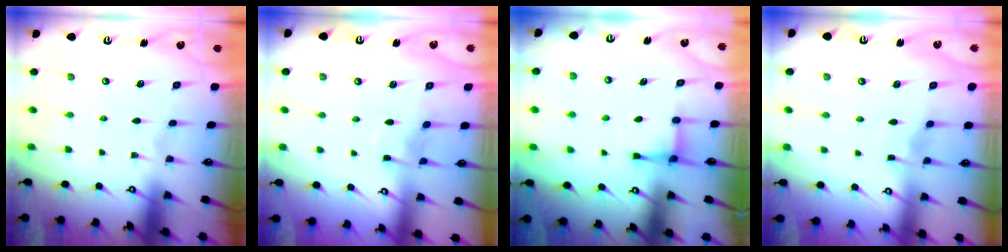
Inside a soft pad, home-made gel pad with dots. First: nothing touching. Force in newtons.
{"total": 4.2, "press": 4.2, "slide": 0.1}
{"total": 2.9, "press": 2.9, "slide": 0.4}
{"total": 2.9, "press": 2.9, "slide": 0.4}